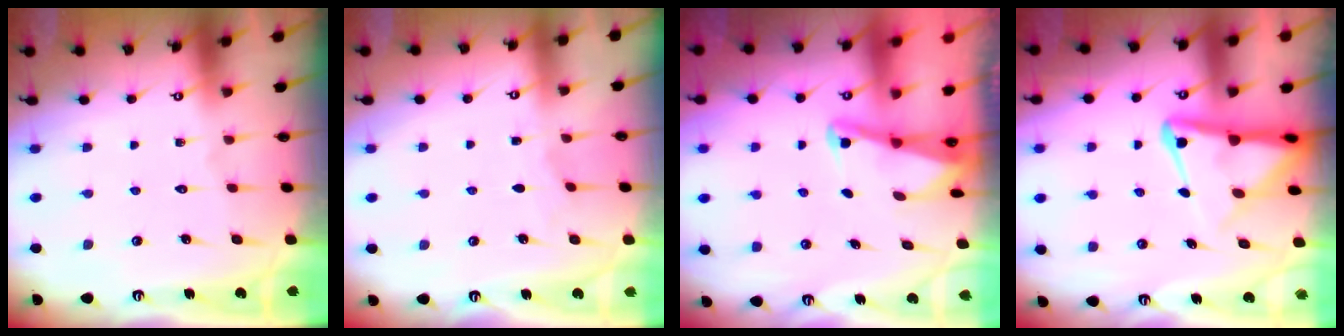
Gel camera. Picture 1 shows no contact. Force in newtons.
{"total": 2.4, "press": 2.4, "slide": 0.2}
{"total": 2.1, "press": 2.1, "slide": 0.3}
{"total": 8.3, "press": 8.3, "slide": 0.9}